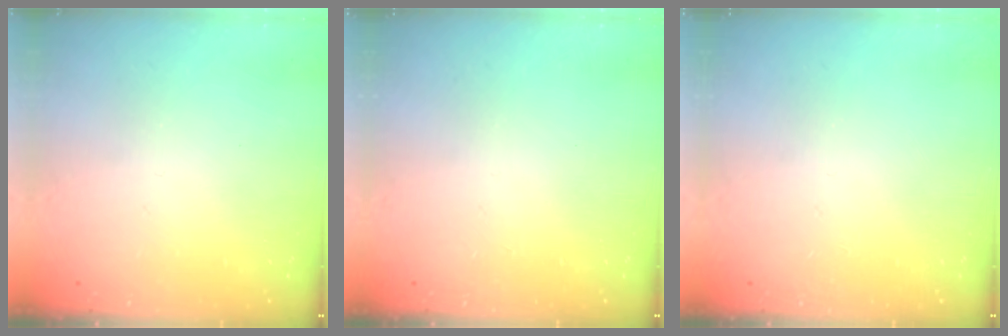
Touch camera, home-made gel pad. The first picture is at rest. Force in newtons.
{"total": 0.0}
{"total": 0.0}